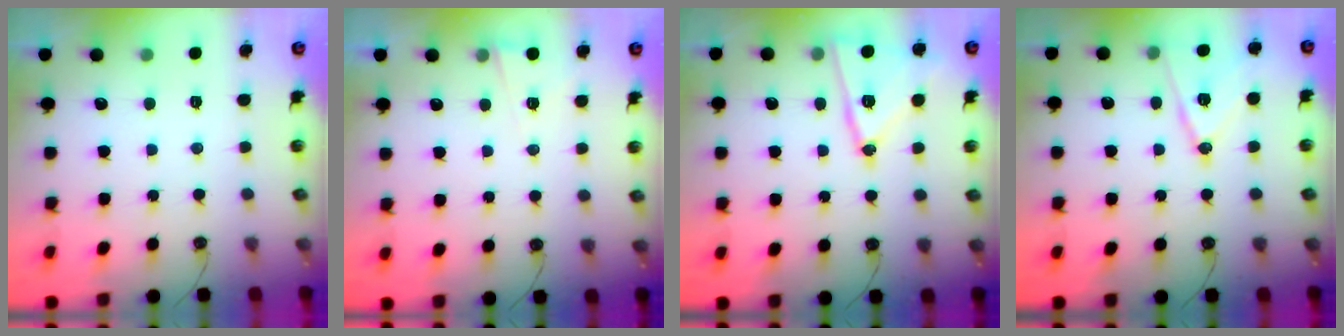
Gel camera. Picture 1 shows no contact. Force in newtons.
{"total": 3.1, "press": 2.9, "slide": 1.0}
{"total": 14.7, "press": 14.7, "slide": 0.5}
{"total": 12.2, "press": 11.7, "slide": 3.3}